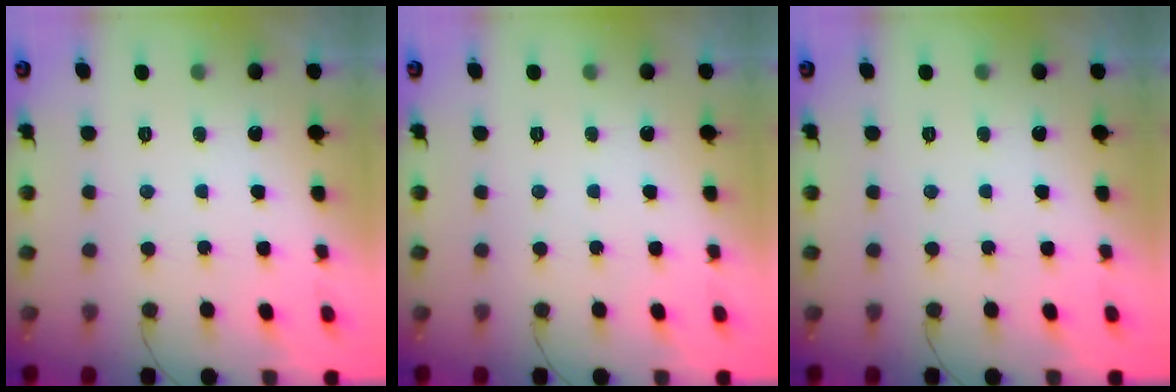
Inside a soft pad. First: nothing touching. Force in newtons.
{"total": 0.0}
{"total": 0.0}